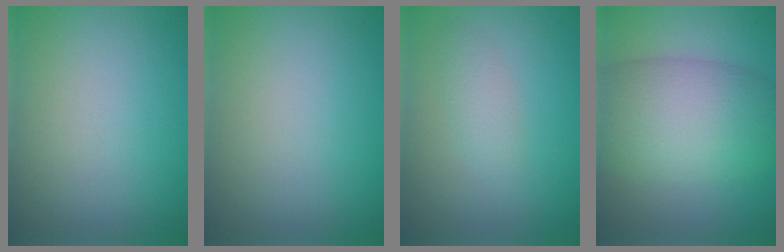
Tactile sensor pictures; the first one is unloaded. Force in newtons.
{"total": 0.0}
{"total": 1.5, "press": 1.5, "slide": 0.1}
{"total": 9.1, "press": 9.1, "slide": 0.3}